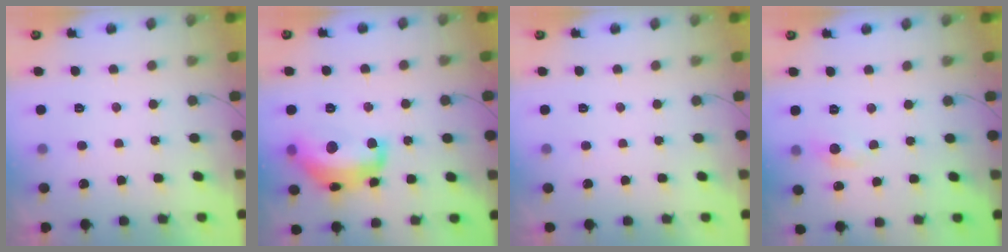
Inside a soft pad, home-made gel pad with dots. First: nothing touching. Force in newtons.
{"total": 16.2, "press": 16.2, "slide": 1.0}
{"total": 0.0}
{"total": 4.0, "press": 4.0, "slide": 0.5}